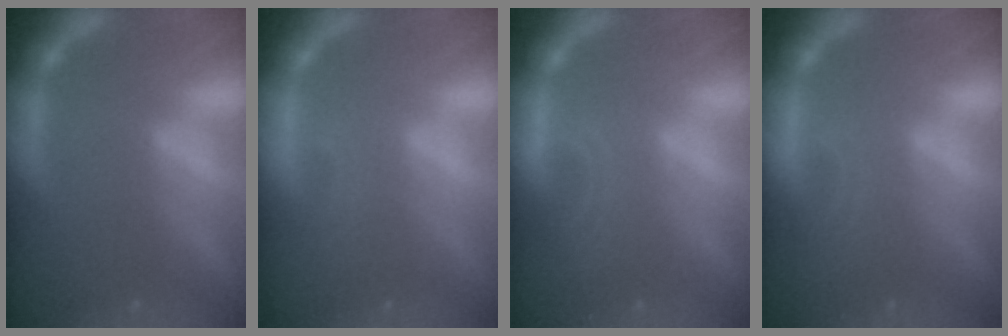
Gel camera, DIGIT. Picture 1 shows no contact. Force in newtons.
{"total": 1.4}
{"total": 2.9}
{"total": 1.9}